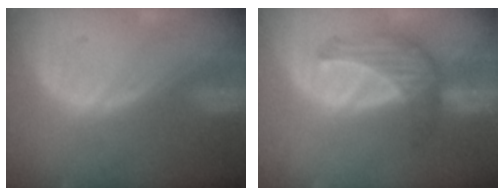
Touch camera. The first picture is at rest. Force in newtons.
{"total": 5.8, "press": 5.8, "slide": 0.6}